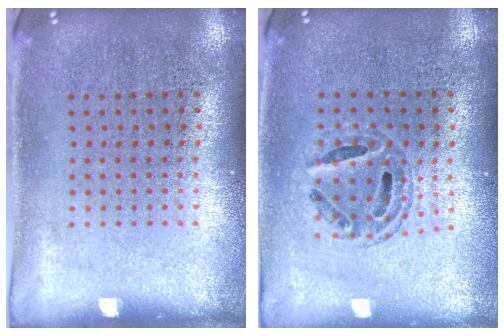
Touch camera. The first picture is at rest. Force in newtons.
{"total": 0.7, "press": 0.7, "slide": 0.2}